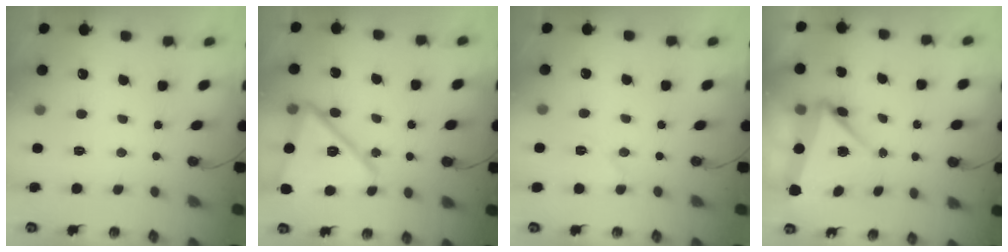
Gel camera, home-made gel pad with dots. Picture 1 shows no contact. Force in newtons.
{"total": 17.3, "press": 17.2, "slide": 1.5}
{"total": 6.0, "press": 5.5, "slide": 2.4}
{"total": 5.7, "press": 5.7, "slide": 0.1}